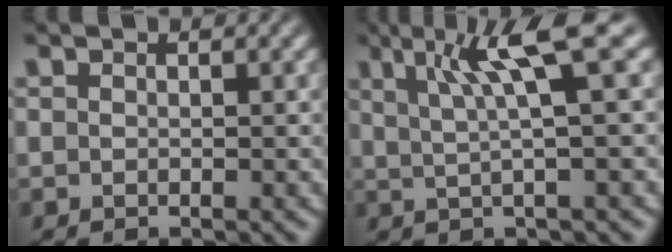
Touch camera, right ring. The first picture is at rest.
{"total": 6.7, "force": [3.1, 0.0, 5.9], "torque": [-0.072, 0.031, 0.046]}